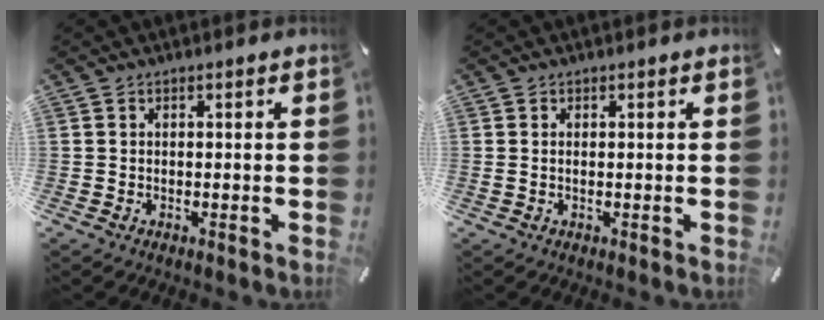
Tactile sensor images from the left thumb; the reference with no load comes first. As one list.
[{"total": 1.0, "force": [0.1, 0.3, 1.0], "torque": [-0.019, -0.001, 0.001]}]